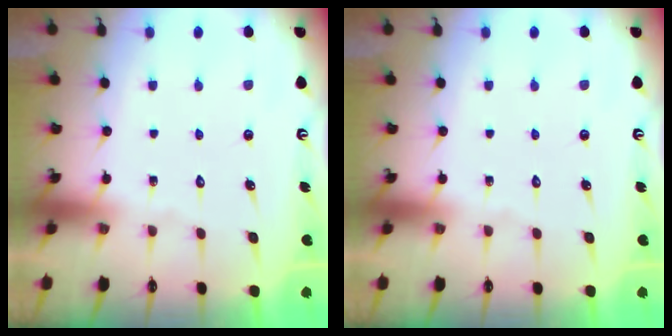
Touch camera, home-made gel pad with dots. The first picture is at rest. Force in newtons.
{"total": 0.0}